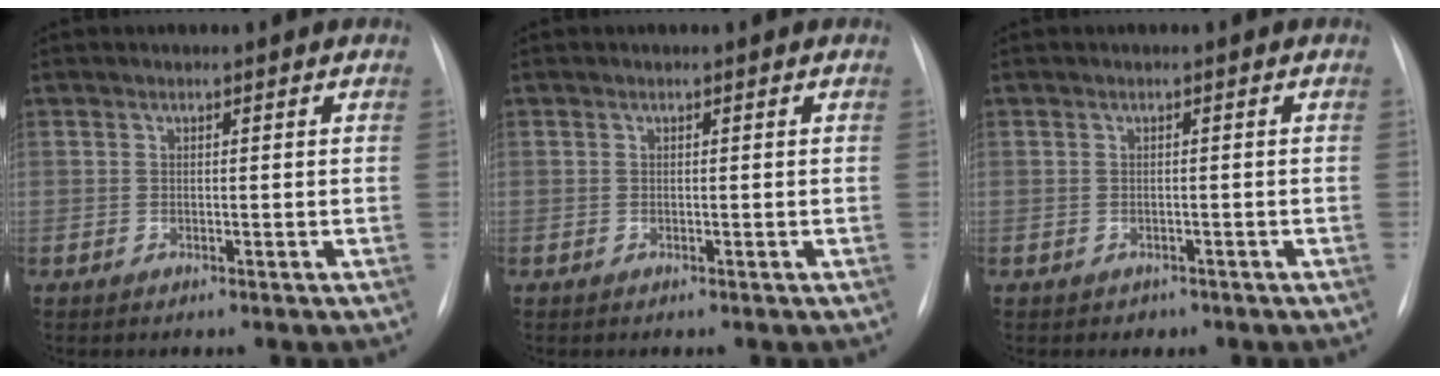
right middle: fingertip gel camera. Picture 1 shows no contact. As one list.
[{"total": 0.0}, {"total": 1.2, "force": [-0.8, 0.9, 0.1], "torque": [-0.006, 0.002, -0.008]}]